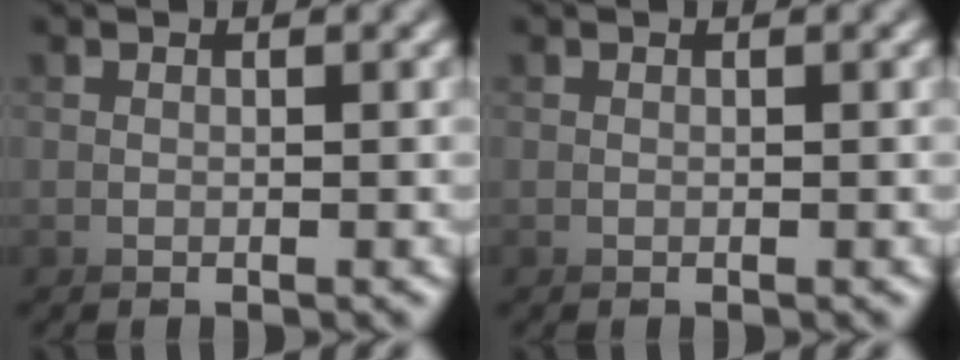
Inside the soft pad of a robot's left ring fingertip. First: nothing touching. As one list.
[{"total": 0.0}]